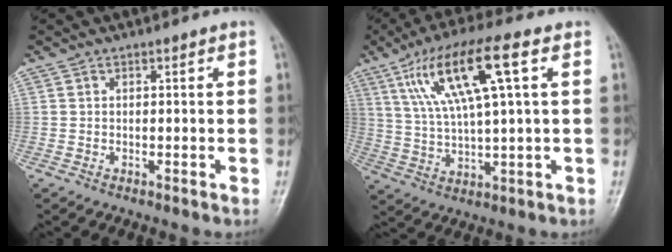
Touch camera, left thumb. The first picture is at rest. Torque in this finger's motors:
{"motor_torque": [0.77, 0.92, 1.39, -1.38, 0.40]}